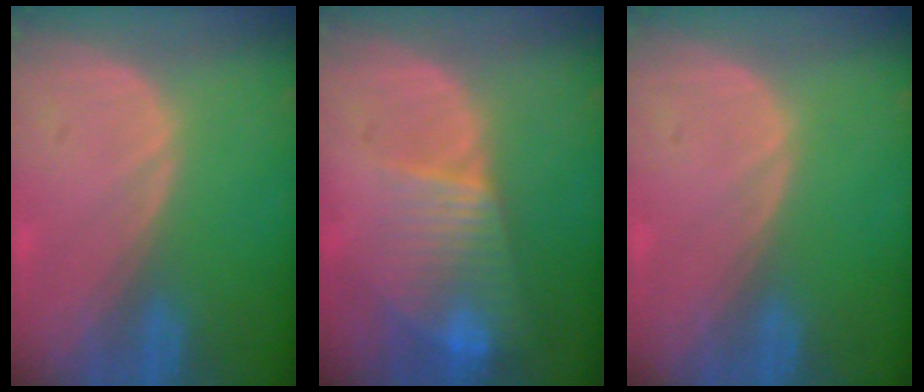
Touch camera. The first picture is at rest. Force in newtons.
{"total": 7.9, "press": 6.9, "slide": 3.8}
{"total": 0.0}